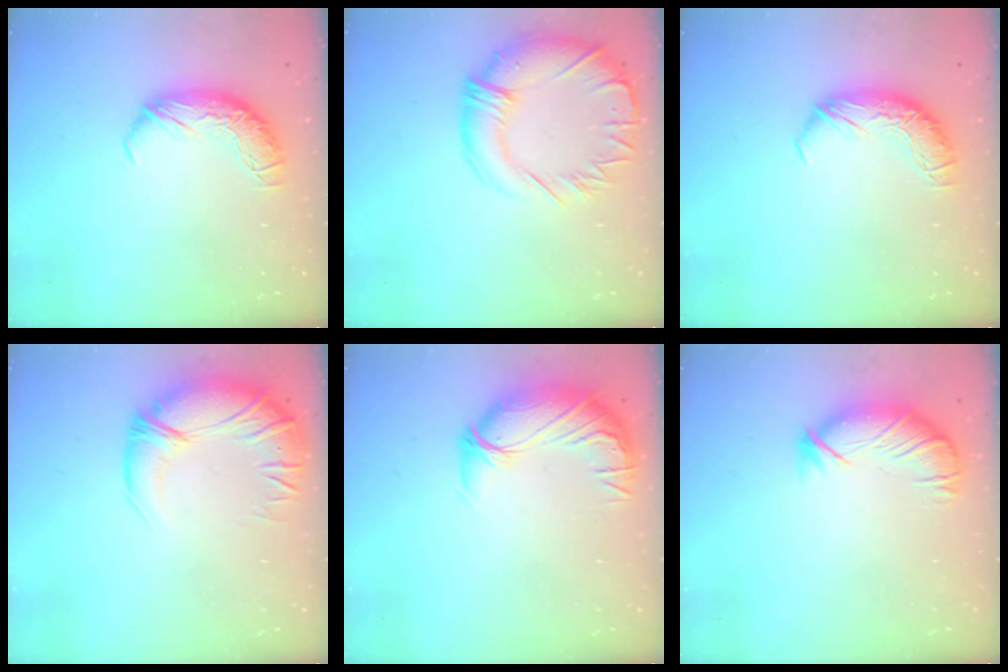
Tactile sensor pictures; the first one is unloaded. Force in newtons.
{"total": 6.8, "press": 6.0, "slide": 3.2}
{"total": 0.0}
{"total": 5.3, "press": 3.6, "slide": 3.9}
{"total": 2.8, "press": 0.0, "slide": 2.8}
{"total": 3.1, "press": 2.5, "slide": 1.8}